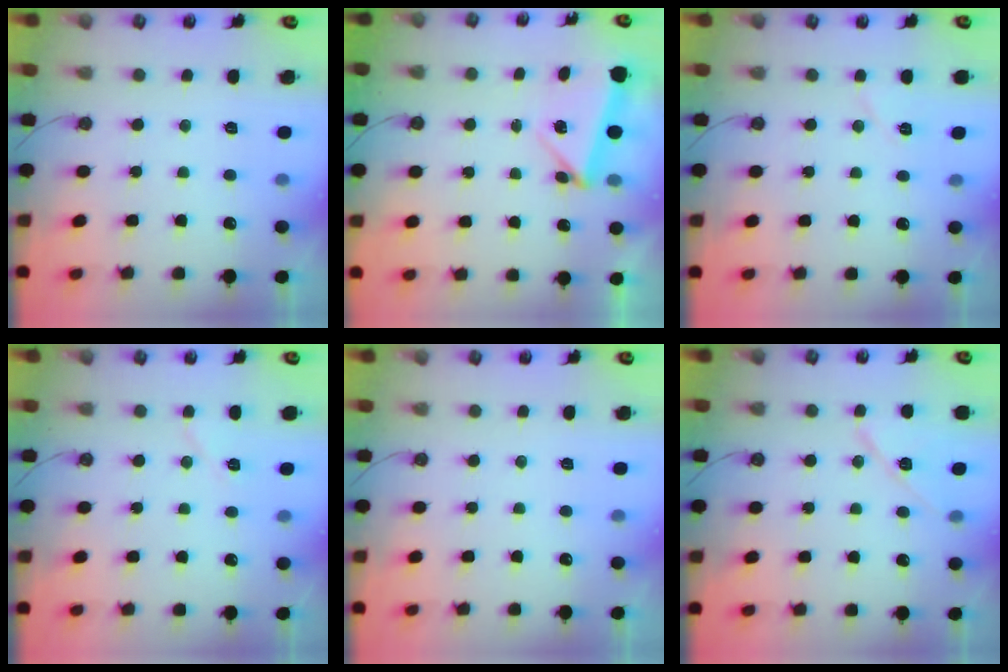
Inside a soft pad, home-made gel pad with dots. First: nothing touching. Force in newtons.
{"total": 5.6, "press": 5.3, "slide": 1.6}
{"total": 4.5, "press": 4.0, "slide": 2.0}
{"total": 5.6, "press": 5.1, "slide": 2.5}
{"total": 0.0}
{"total": 10.2, "press": 10.1, "slide": 0.9}